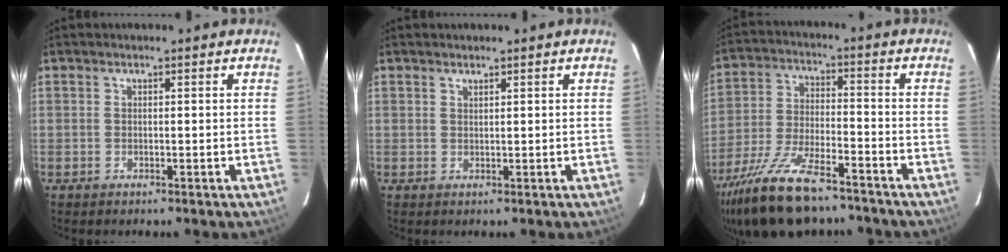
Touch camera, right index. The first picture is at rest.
{"total": 0.7, "force": [0.7, 0.1, 0.2], "torque": [-0.004, 0.000, 0.013]}
{"total": 19.0, "force": [-14.8, 5.8, 10.5], "torque": [-0.222, -0.038, -0.255]}